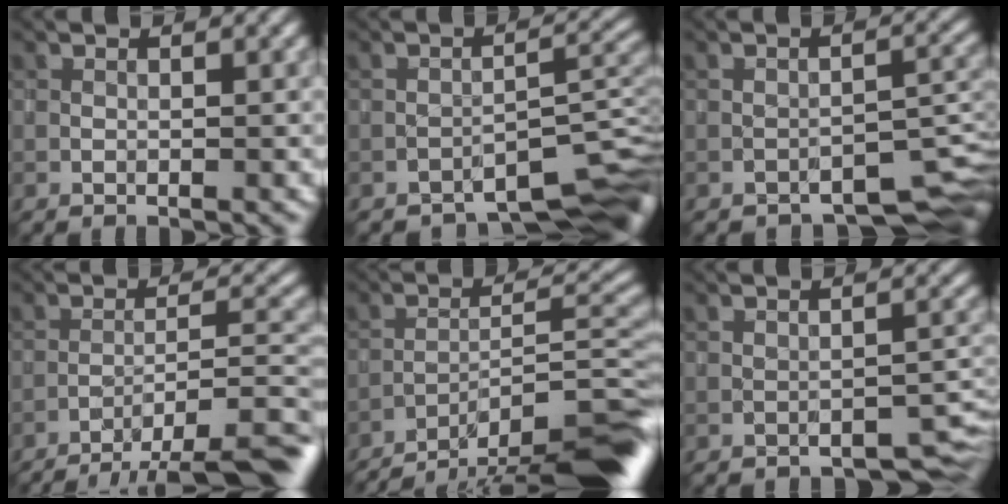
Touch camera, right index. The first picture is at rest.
{"total": 6.5, "force": [-5.1, 1.8, 3.6], "torque": [-0.026, -0.002, -0.073]}
{"total": 4.8, "force": [-3.9, 1.6, 2.3], "torque": [-0.014, -0.013, -0.046]}
{"total": 9.7, "force": [-7.6, 1.7, 5.8], "torque": [-0.078, 0.000, -0.104]}
{"total": 13.1, "force": [-10.7, 2.9, 6.9], "torque": [-0.097, 0.009, -0.152]}
{"total": 3.3, "force": [-2.9, 0.8, 1.4], "torque": [-0.010, -0.004, -0.034]}